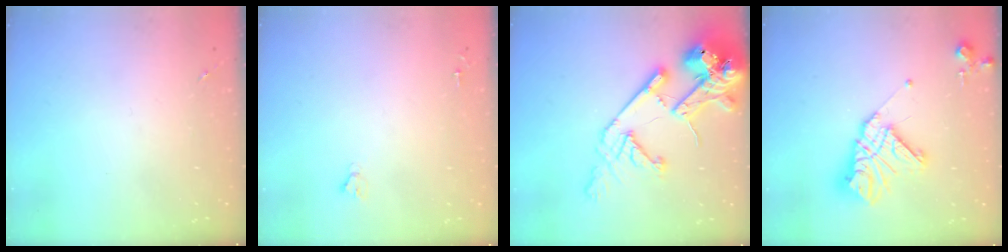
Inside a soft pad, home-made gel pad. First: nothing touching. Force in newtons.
{"total": 1.8, "press": 1.8, "slide": 0.1}
{"total": 20.3, "press": 20.1, "slide": 2.7}
{"total": 14.7, "press": 14.6, "slide": 1.4}